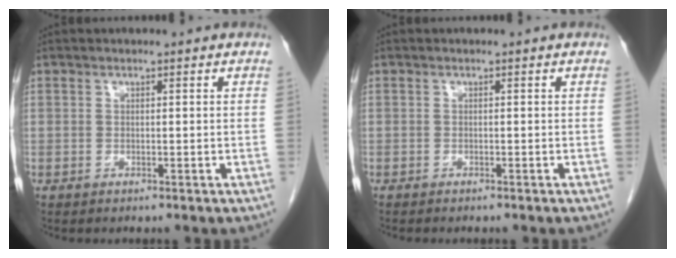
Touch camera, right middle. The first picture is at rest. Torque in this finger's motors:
{"motor_torque": [1.11, -0.97, 0.05, 0.02]}